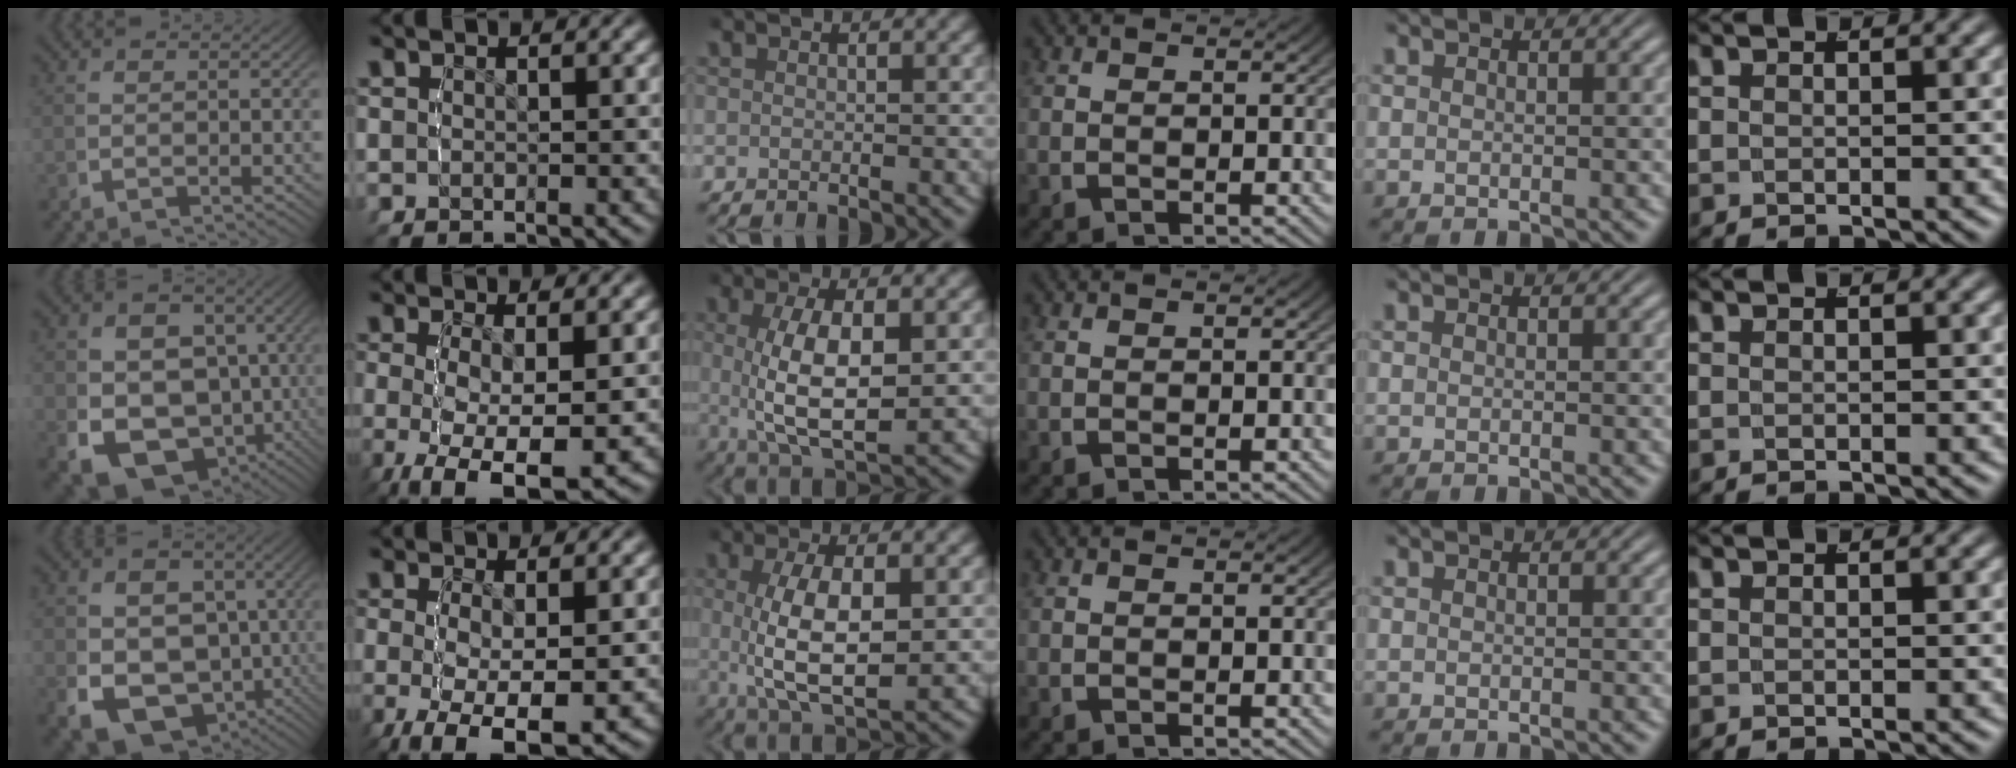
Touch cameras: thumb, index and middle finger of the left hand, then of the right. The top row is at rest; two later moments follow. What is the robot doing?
{"motion": "lift_and_place", "object": "cloth"}